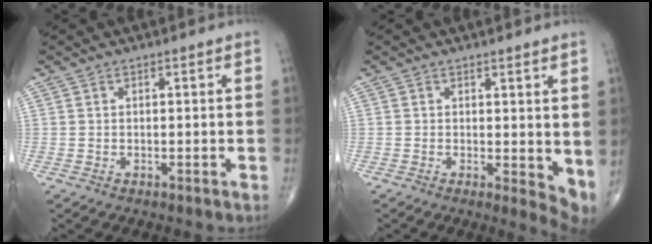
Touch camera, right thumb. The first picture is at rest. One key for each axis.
{"total": 4.6, "fx": 0.8, "fy": 2.0, "fz": 4.0, "tx": -0.049, "ty": -0.014, "tz": 0.013}